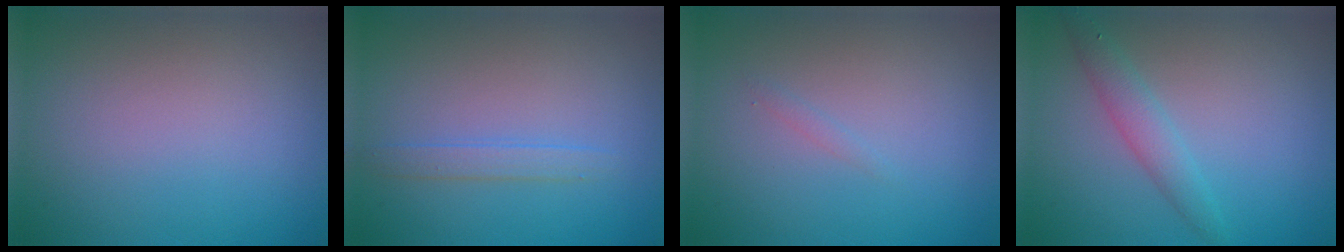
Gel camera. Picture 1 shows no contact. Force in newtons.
{"total": 1.4, "press": 1.4, "slide": 0.0}
{"total": 0.6, "press": 0.6, "slide": 0.0}
{"total": 2.3, "press": 2.3, "slide": 0.0}